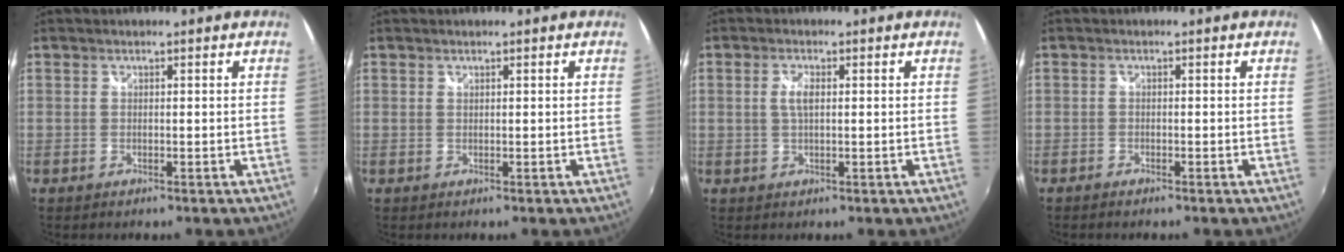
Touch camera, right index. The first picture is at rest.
{"total": 0.0}
{"total": 2.6, "force": [0.3, 1.0, 2.4], "torque": [-0.047, 0.002, 0.005]}
{"total": 1.0, "force": [-0.9, 0.3, 0.4], "torque": [-0.010, -0.003, -0.018]}